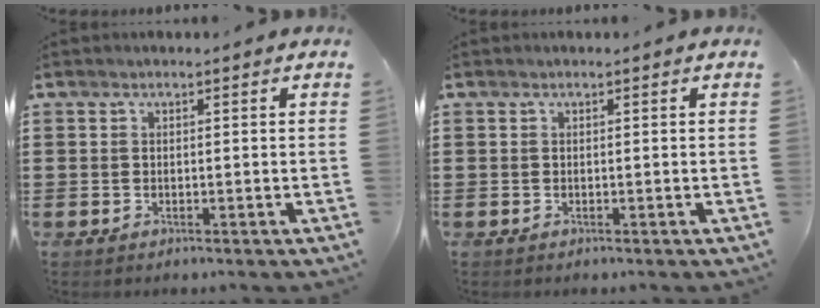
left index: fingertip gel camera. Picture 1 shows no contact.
{"total": 0.0}